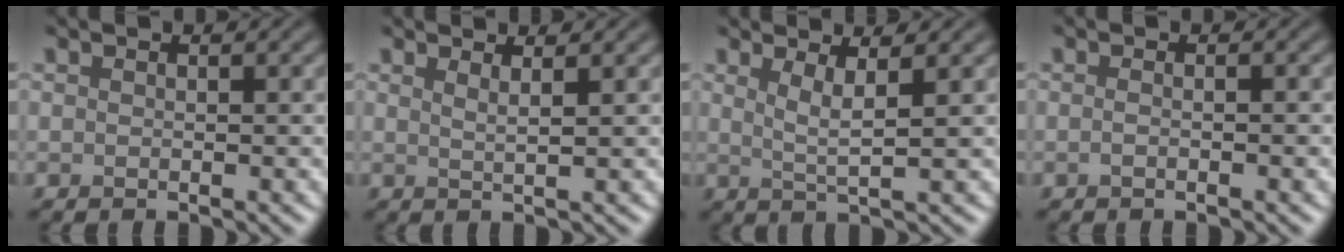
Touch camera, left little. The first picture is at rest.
{"total": 1.7, "force": [1.1, 0.5, 1.2], "torque": [-0.008, 0.003, 0.006]}
{"total": 2.6, "force": [1.2, 0.5, 2.3], "torque": [-0.036, -0.006, 0.021]}
{"total": 1.1, "force": [-0.3, 0.4, 1.0], "torque": [-0.014, -0.007, -0.010]}